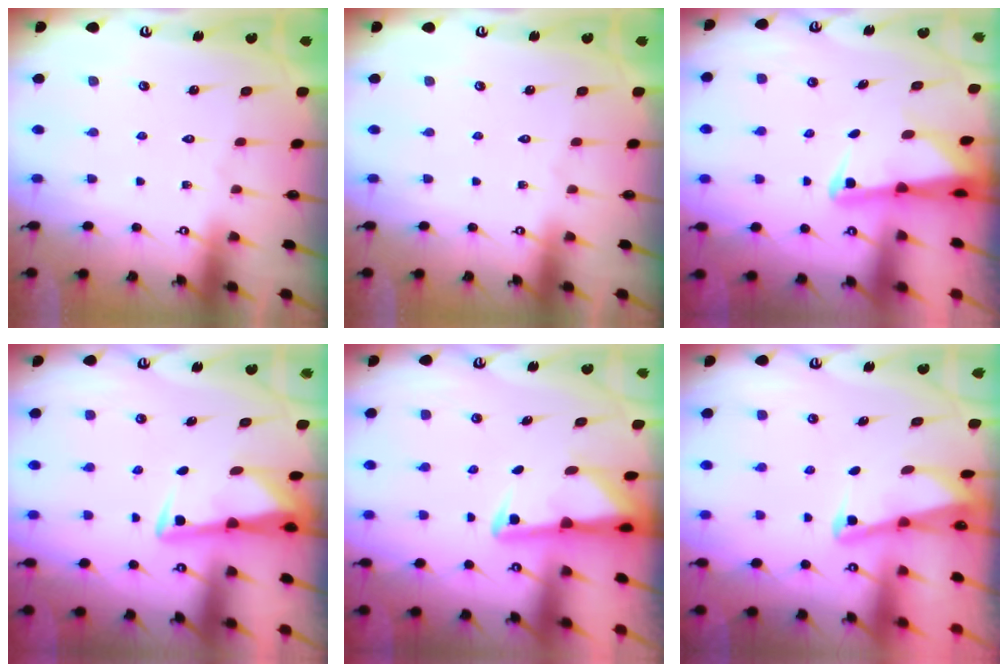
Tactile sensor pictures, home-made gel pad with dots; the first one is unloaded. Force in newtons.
{"total": 0.0}
{"total": 2.8, "press": 2.7, "slide": 0.4}
{"total": 3.0, "press": 2.9, "slide": 0.4}
{"total": 2.8, "press": 2.7, "slide": 0.7}
{"total": 2.0, "press": 2.0, "slide": 0.4}